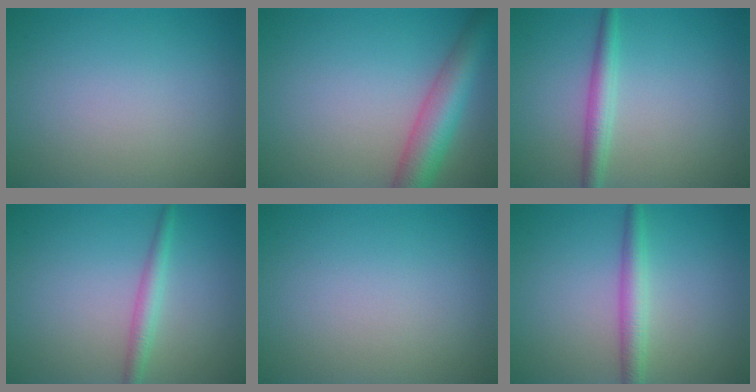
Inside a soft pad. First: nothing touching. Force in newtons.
{"total": 5.9, "press": 5.9, "slide": 0.2}
{"total": 2.5, "press": 2.5, "slide": 0.0}
{"total": 2.1, "press": 2.1, "slide": 0.0}
{"total": 0.0}
{"total": 2.7, "press": 2.7, "slide": 0.1}